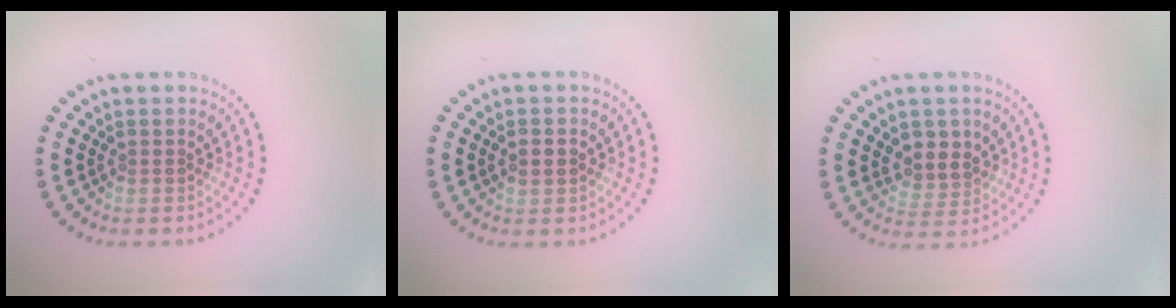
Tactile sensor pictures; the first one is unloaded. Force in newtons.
{"total": 1.8, "press": 1.8, "slide": 0.1}
{"total": 2.6, "press": 2.2, "slide": 1.3}